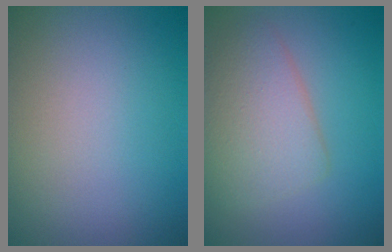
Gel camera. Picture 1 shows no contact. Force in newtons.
{"total": 4.8, "press": 4.8, "slide": 0.1}